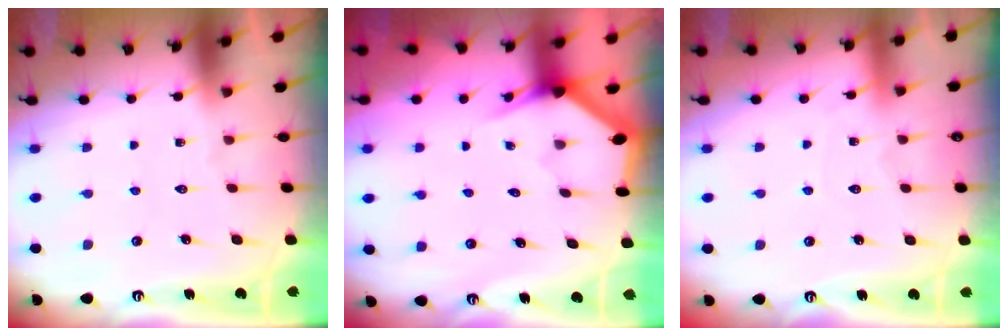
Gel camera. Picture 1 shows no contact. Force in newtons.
{"total": 3.1, "press": 3.1, "slide": 0.1}
{"total": 2.7, "press": 2.7, "slide": 0.2}